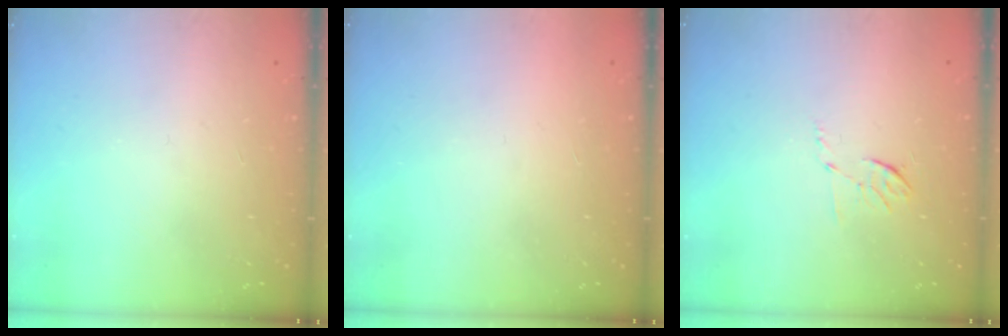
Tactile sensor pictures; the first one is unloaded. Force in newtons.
{"total": 1.5, "press": 1.5, "slide": 0.1}
{"total": 5.7, "press": 5.5, "slide": 1.5}